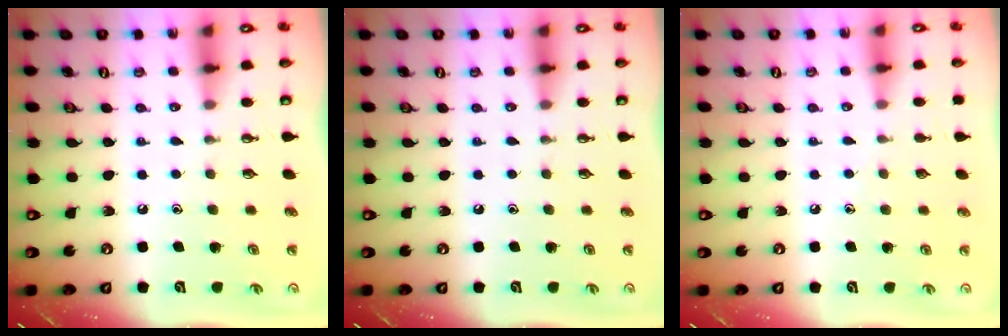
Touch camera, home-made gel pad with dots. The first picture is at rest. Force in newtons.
{"total": 0.0}
{"total": 3.3, "press": 3.2, "slide": 0.4}